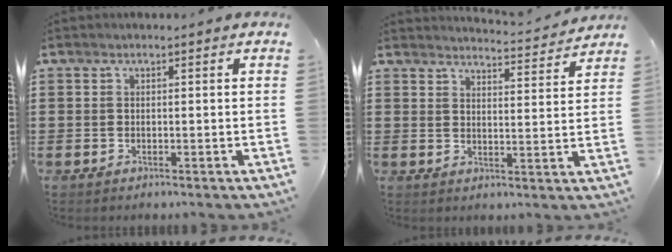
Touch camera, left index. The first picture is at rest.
{"total": 3.5, "force": [3.5, -0.2, 0.2], "torque": [-0.011, -0.030, 0.057]}